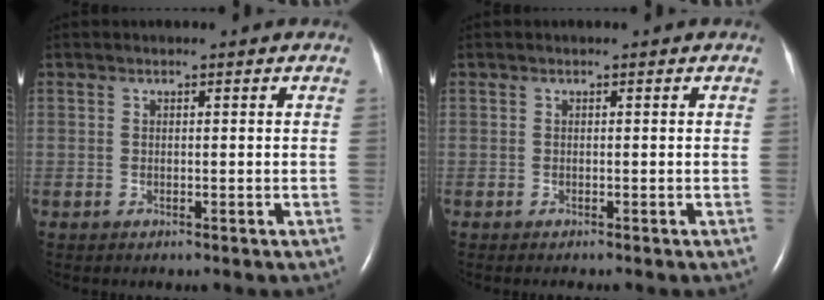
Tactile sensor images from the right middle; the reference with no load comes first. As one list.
[{"total": 0.7, "force": [-0.6, 0.1, 0.3], "torque": [-0.007, -0.002, -0.007]}]